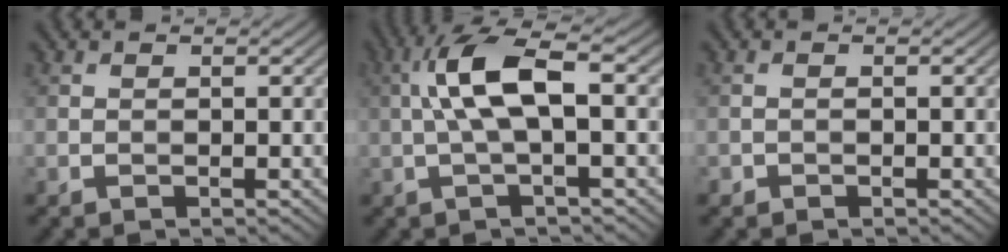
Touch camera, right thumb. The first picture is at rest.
{"total": 7.6, "force": [0.5, 1.9, 7.4], "torque": [-0.154, 0.024, 0.000]}
{"total": 0.6, "force": [-0.5, 0.3, 0.1], "torque": [-0.002, 0.000, -0.008]}